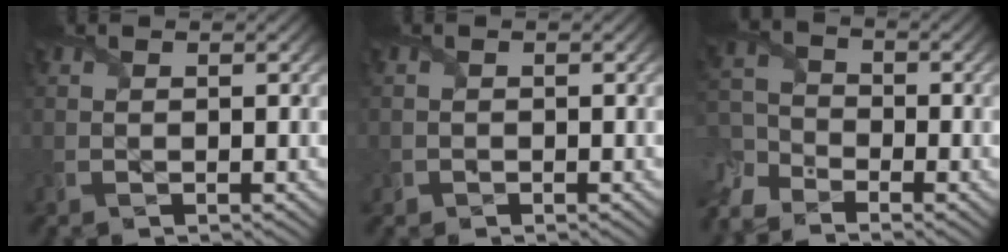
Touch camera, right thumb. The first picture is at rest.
{"total": 0.7, "force": [-0.1, 0.7, 0.1], "torque": [-0.004, -0.006, -0.002]}
{"total": 6.6, "force": [-5.2, 3.1, 2.5], "torque": [-0.080, -0.027, -0.111]}